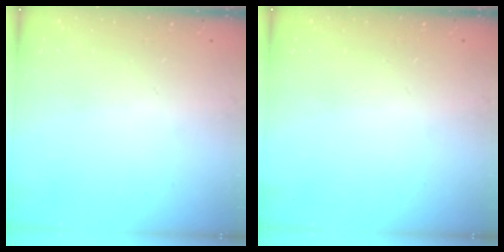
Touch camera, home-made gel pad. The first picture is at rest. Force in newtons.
{"total": 0.0}